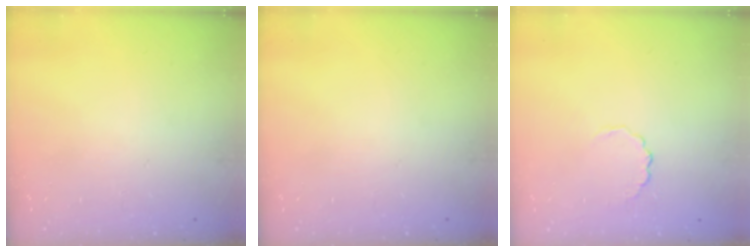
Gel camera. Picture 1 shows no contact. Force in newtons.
{"total": 0.0}
{"total": 2.8, "press": 2.5, "slide": 1.1}